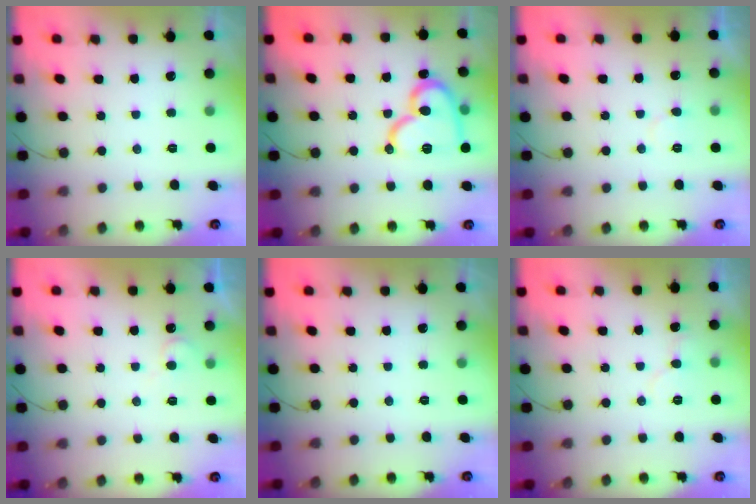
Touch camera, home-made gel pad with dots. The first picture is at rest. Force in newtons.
{"total": 17.9, "press": 17.8, "slide": 1.7}
{"total": 5.2, "press": 5.2, "slide": 0.3}
{"total": 4.2, "press": 4.2, "slide": 0.4}
{"total": 0.0}
{"total": 5.7, "press": 5.7, "slide": 0.4}